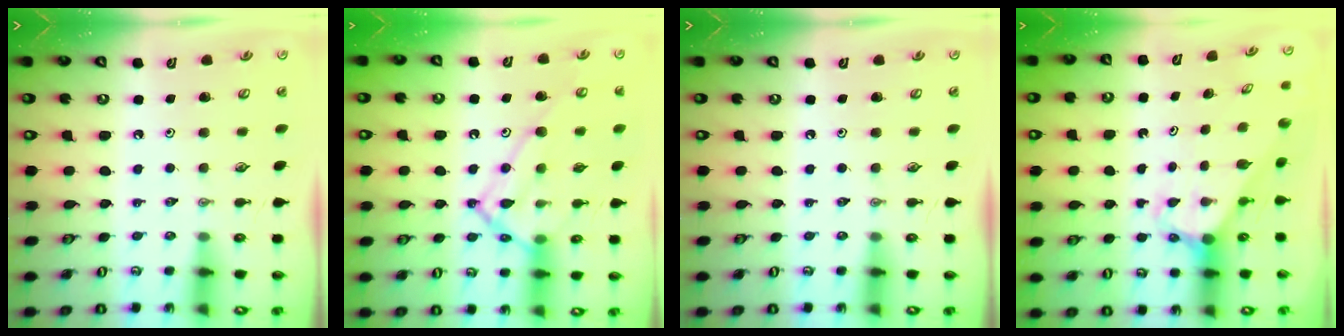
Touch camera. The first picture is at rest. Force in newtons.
{"total": 15.6, "press": 15.5, "slide": 1.3}
{"total": 0.0}
{"total": 3.2, "press": 3.2, "slide": 0.1}